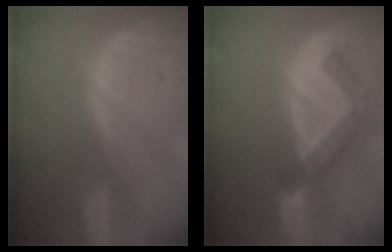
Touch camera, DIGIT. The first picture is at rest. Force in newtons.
{"total": 5.3, "press": 5.3, "slide": 0.2}